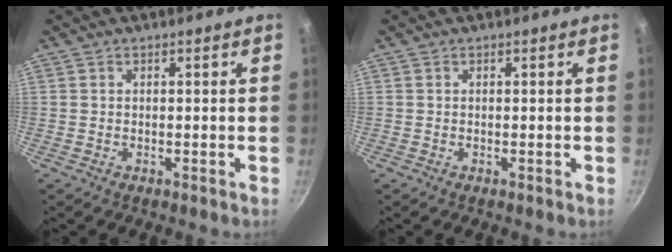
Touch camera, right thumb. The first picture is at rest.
{"total": 0.0}